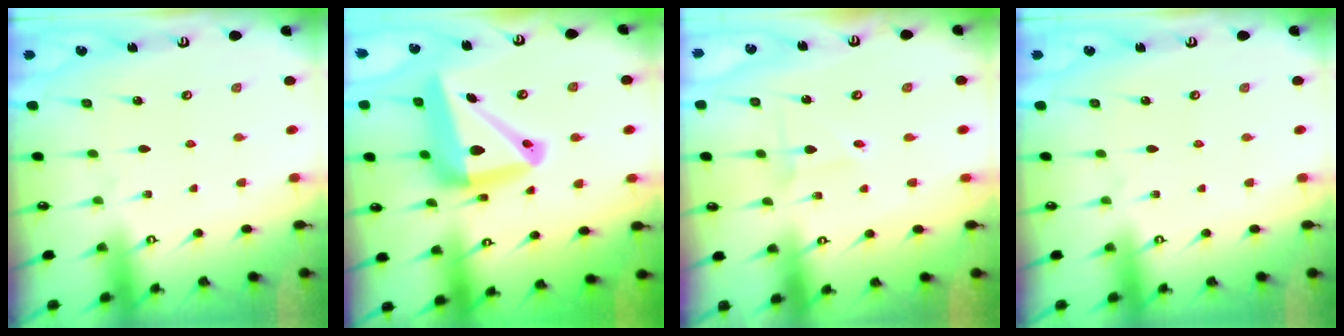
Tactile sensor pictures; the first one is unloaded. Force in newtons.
{"total": 16.8, "press": 16.6, "slide": 2.3}
{"total": 1.8, "press": 1.8, "slide": 0.1}
{"total": 0.0}